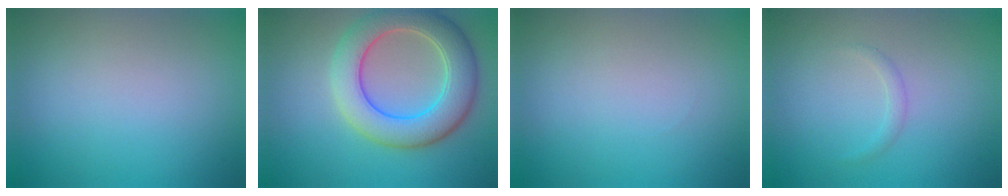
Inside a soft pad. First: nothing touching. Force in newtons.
{"total": 7.4, "press": 7.4, "slide": 0.3}
{"total": 0.0}
{"total": 0.8, "press": 0.8, "slide": 0.1}